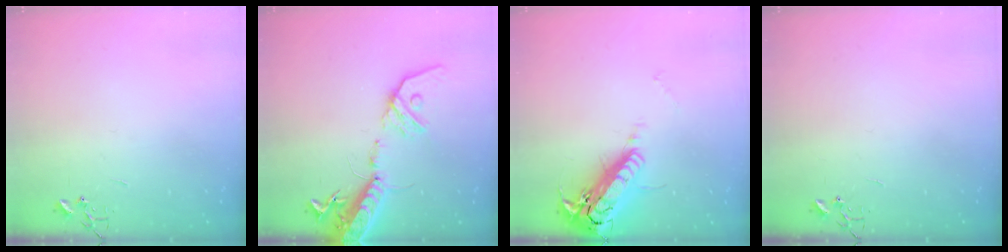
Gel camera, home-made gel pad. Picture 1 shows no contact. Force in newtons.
{"total": 18.2, "press": 17.7, "slide": 4.0}
{"total": 21.3, "press": 20.9, "slide": 4.0}
{"total": 0.0}